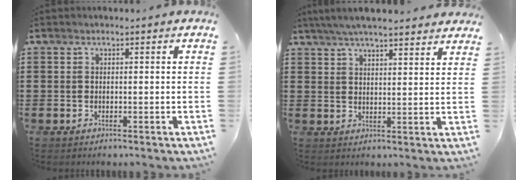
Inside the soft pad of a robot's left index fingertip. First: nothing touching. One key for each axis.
{"total": 5.0, "fx": 4.6, "fy": 0.2, "fz": 1.9, "tx": -0.049, "ty": -0.010, "tz": 0.084}